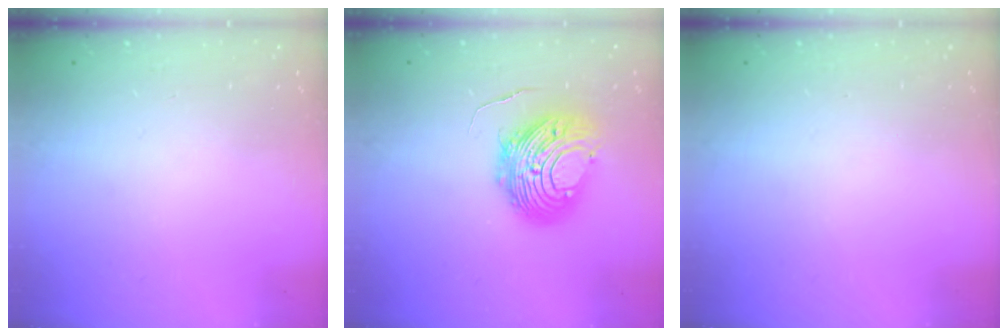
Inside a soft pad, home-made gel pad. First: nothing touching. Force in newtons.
{"total": 10.7, "press": 10.6, "slide": 1.1}
{"total": 0.0}